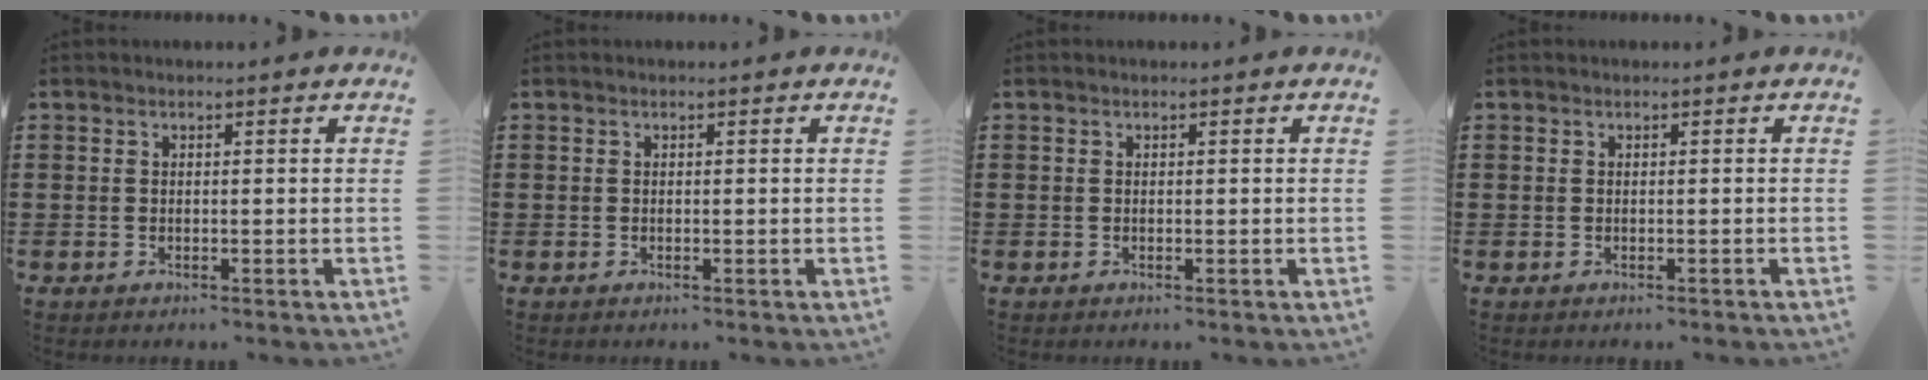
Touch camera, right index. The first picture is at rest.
{"total": 0.0}
{"total": 0.0}
{"total": 0.0}